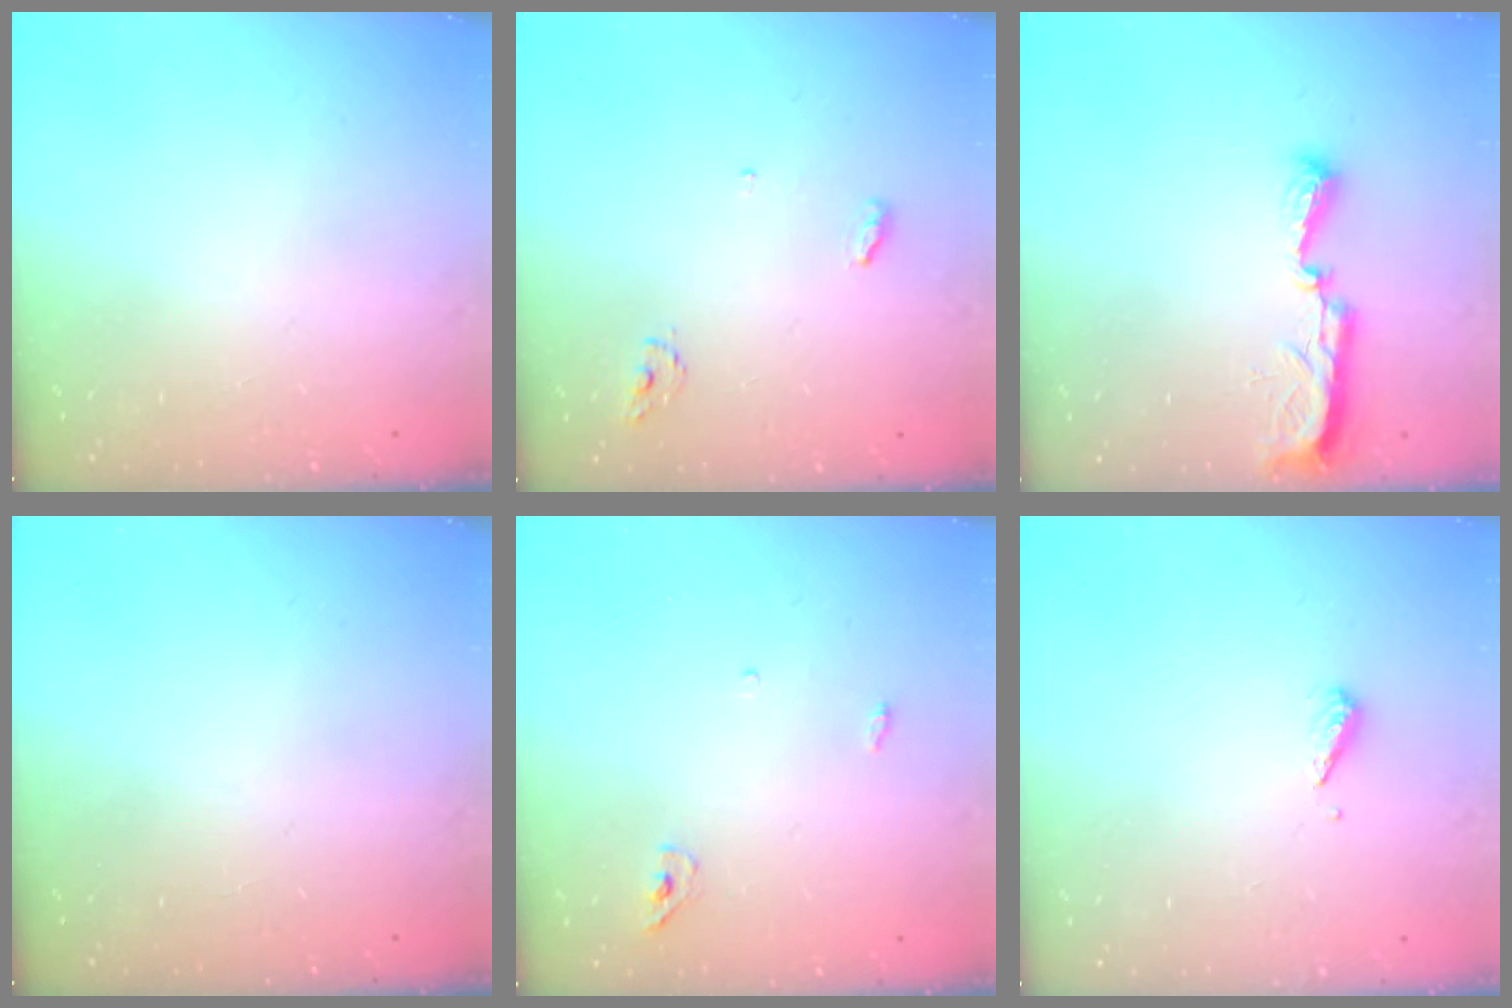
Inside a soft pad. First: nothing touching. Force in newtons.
{"total": 3.6, "press": 3.5, "slide": 0.3}
{"total": 7.8, "press": 7.8, "slide": 0.8}
{"total": 0.0}
{"total": 3.7, "press": 3.5, "slide": 1.1}
{"total": 4.4, "press": 4.4, "slide": 0.5}